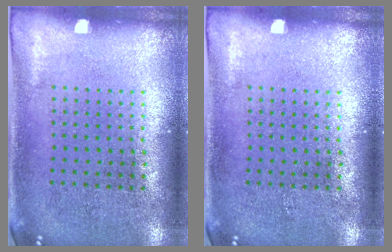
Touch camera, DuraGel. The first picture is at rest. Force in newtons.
{"total": 0.0}